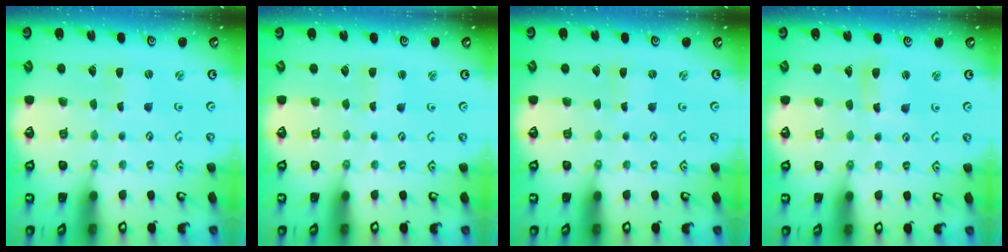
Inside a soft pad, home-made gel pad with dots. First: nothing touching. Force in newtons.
{"total": 2.3, "press": 2.3, "slide": 0.4}
{"total": 0.0}
{"total": 5.1, "press": 5.0, "slide": 0.6}